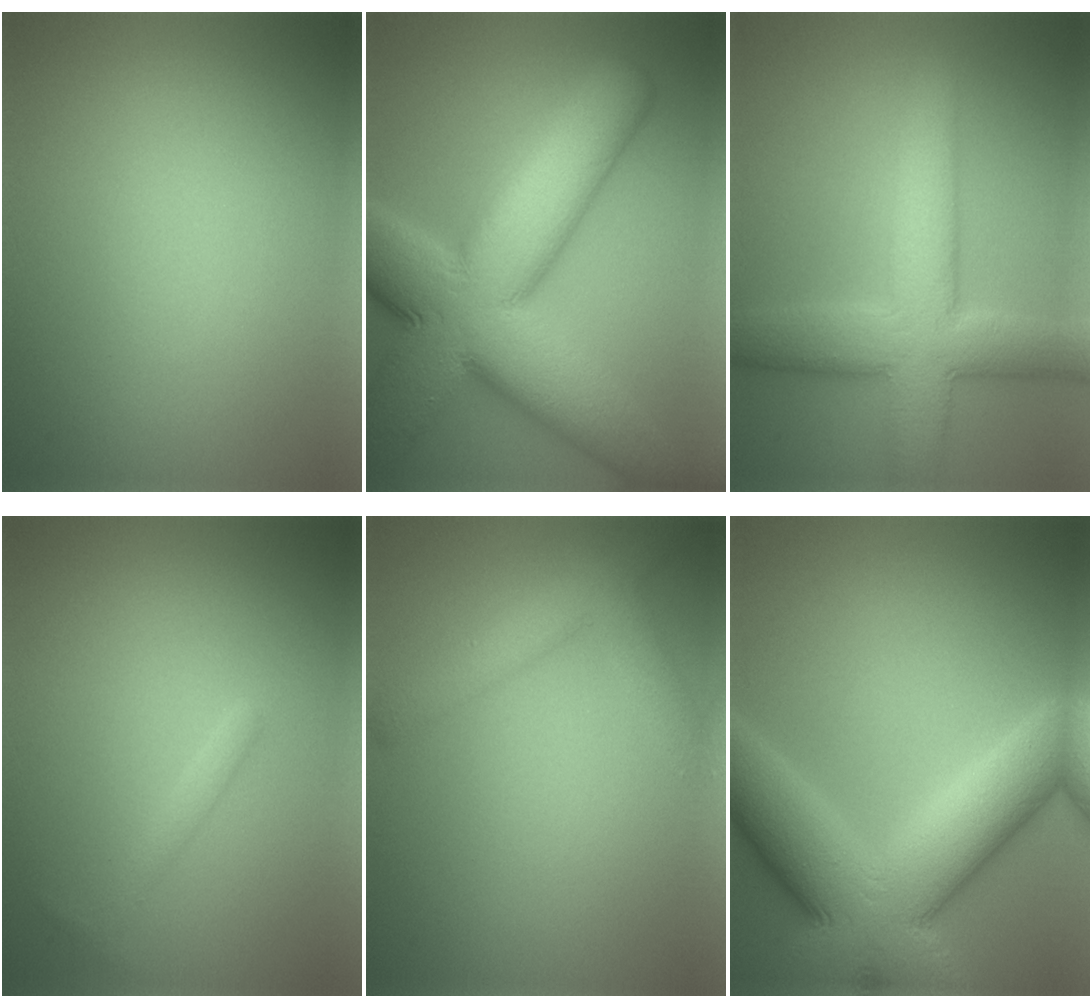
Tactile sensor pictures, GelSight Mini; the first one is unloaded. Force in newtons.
{"total": 15.5, "press": 15.5, "slide": 0.5}
{"total": 8.6, "press": 8.6, "slide": 0.5}
{"total": 1.1, "press": 1.1, "slide": 0.1}
{"total": 3.9, "press": 3.9, "slide": 0.3}
{"total": 13.2, "press": 13.2, "slide": 0.6}